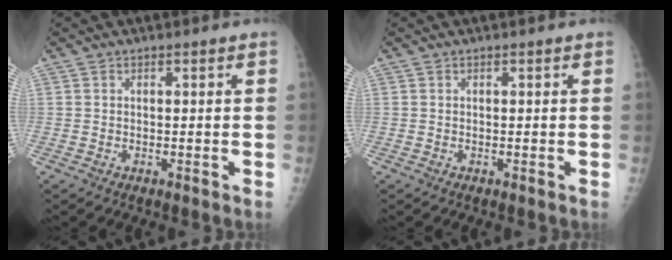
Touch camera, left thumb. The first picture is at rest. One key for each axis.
{"total": 0.0}